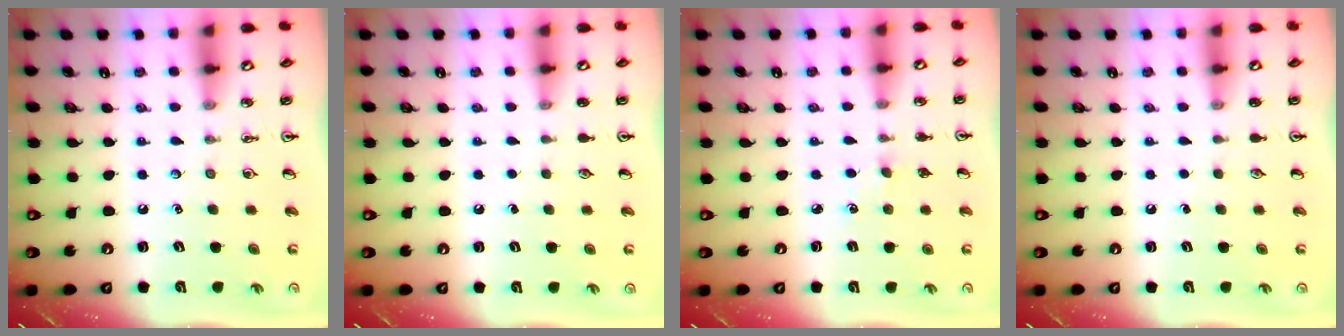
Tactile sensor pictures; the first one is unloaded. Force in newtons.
{"total": 0.0}
{"total": 2.0, "press": 2.0, "slide": 0.3}
{"total": 0.0}